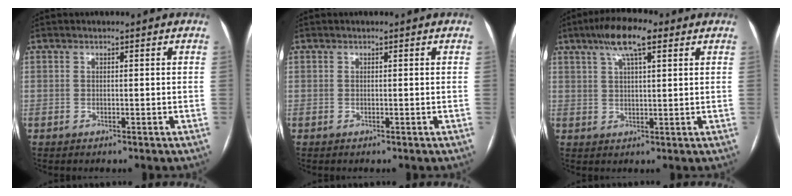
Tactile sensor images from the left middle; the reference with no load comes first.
{"total": 0.0}
{"total": 7.9, "force": [4.5, 1.7, 6.2], "torque": [-0.118, 0.021, 0.075]}